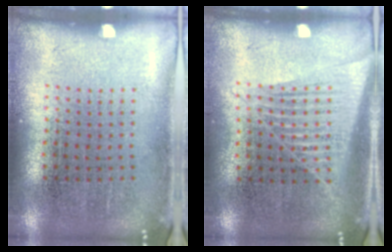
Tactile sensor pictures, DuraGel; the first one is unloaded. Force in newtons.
{"total": 1.4, "press": 1.3, "slide": 0.5}